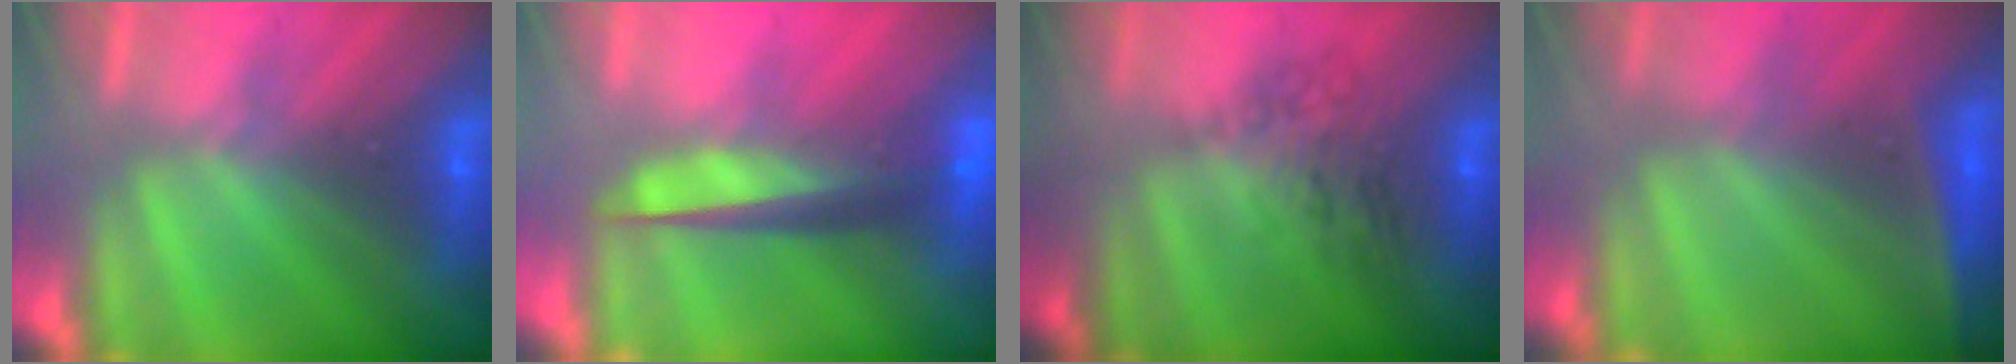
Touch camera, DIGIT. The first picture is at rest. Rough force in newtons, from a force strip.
{"total": 5.6}
{"total": 2.6}
{"total": 2.7}